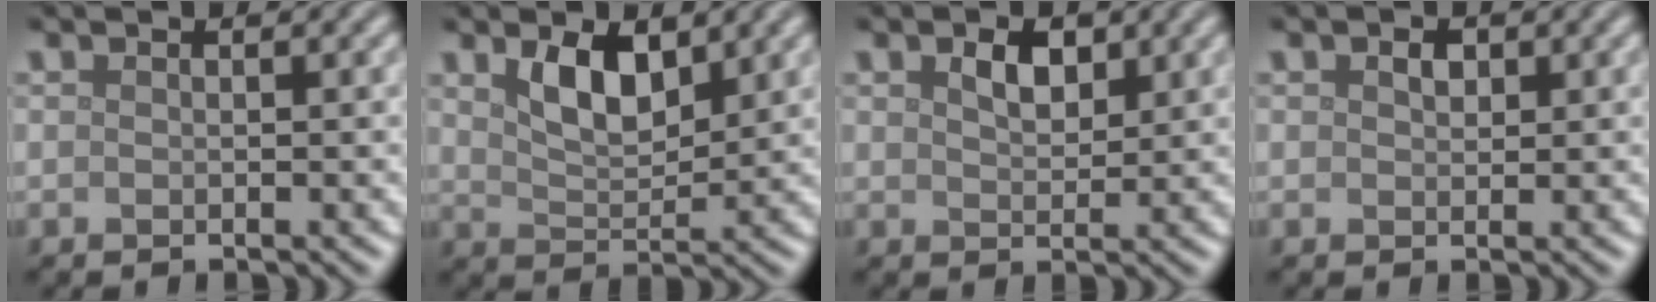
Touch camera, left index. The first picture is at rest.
{"total": 3.9, "force": [2.1, 1.8, 2.8], "torque": [-0.056, -0.003, 0.040]}
{"total": 2.2, "force": [1.1, 1.2, 1.4], "torque": [-0.028, 0.002, 0.021]}
{"total": 1.1, "force": [0.5, 0.8, 0.7], "torque": [-0.010, -0.001, 0.006]}